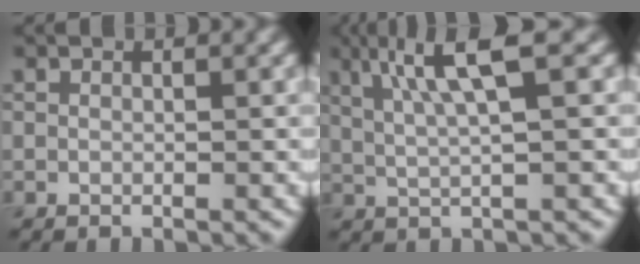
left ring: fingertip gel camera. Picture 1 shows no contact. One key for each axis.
{"total": 5.6, "fx": 2.2, "fy": 1.0, "fz": 5.1, "tx": -0.089, "ty": 0.007, "tz": 0.042}